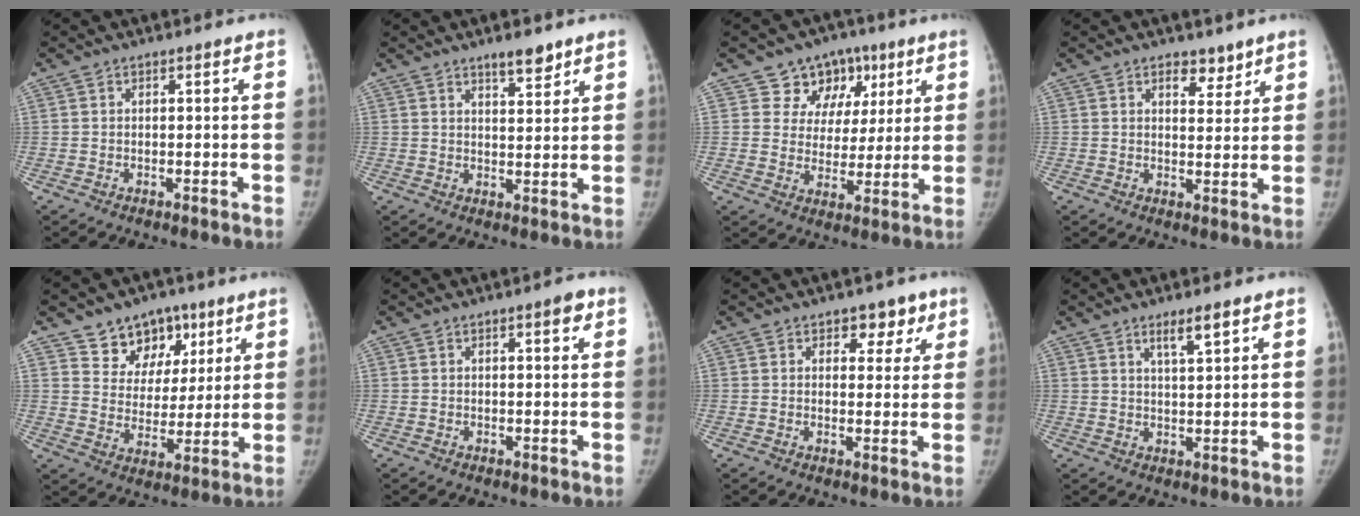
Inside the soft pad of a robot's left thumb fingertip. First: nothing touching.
{"total": 4.6, "force": [3.6, 1.3, 2.7], "torque": [-0.025, -0.027, 0.056]}
{"total": 11.0, "force": [5.6, 8.9, 3.1], "torque": [0.005, -0.012, 0.087]}
{"total": 4.0, "force": [2.9, 2.2, 1.5], "torque": [0.001, -0.020, 0.047]}
{"total": 11.3, "force": [7.1, 8.1, 3.4], "torque": [-0.004, -0.035, 0.120]}
{"total": 2.1, "force": [1.0, 0.6, 1.7], "torque": [-0.020, -0.001, 0.011]}
{"total": 4.8, "force": [2.7, 3.3, 2.1], "torque": [0.011, -0.010, 0.033]}
{"total": 4.0, "force": [2.6, 0.6, 3.0], "torque": [-0.051, -0.019, 0.049]}